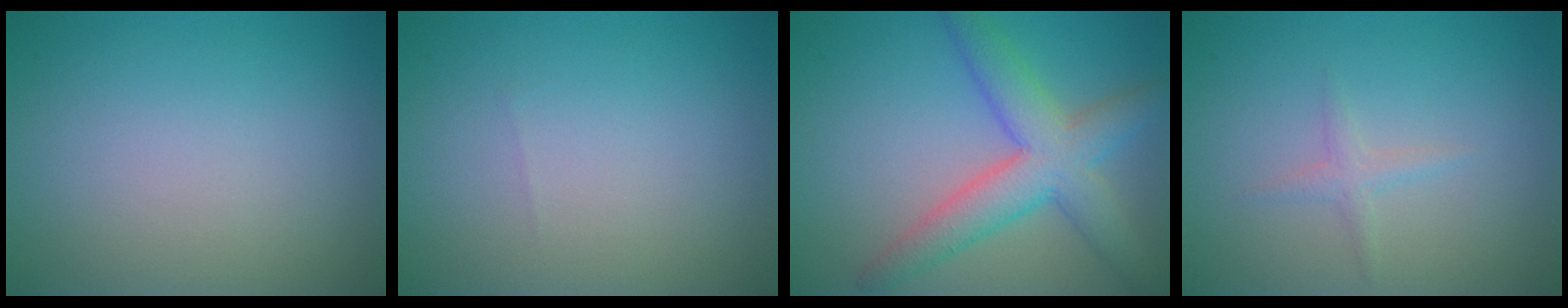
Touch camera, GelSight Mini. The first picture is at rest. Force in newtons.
{"total": 0.0}
{"total": 6.0, "press": 6.0, "slide": 0.2}
{"total": 1.1, "press": 1.1, "slide": 0.0}